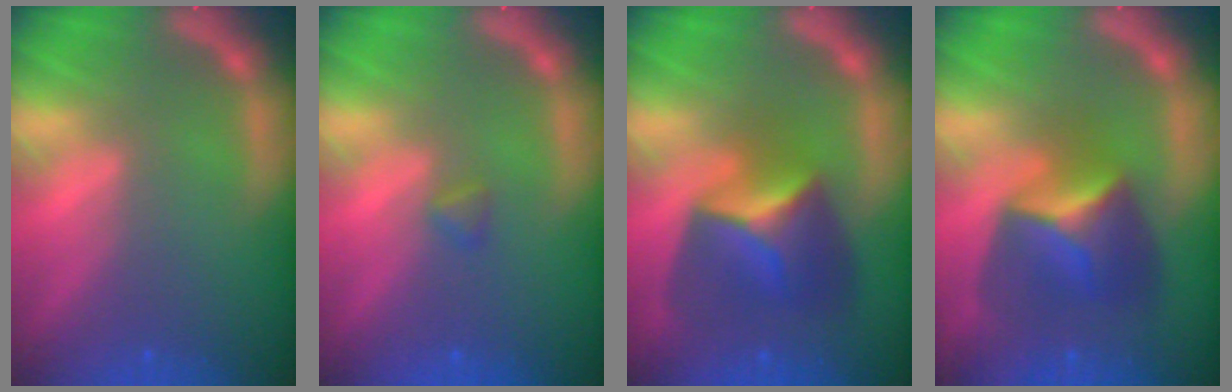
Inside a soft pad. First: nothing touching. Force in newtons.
{"total": 0.9}
{"total": 6.9}
{"total": 6.4}